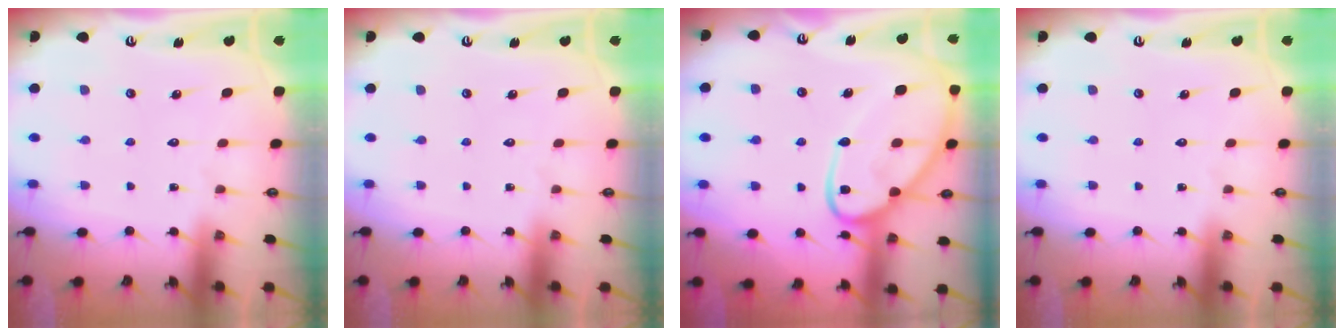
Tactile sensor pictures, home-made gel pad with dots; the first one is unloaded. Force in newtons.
{"total": 0.0}
{"total": 17.0, "press": 16.9, "slide": 1.4}
{"total": 0.0}